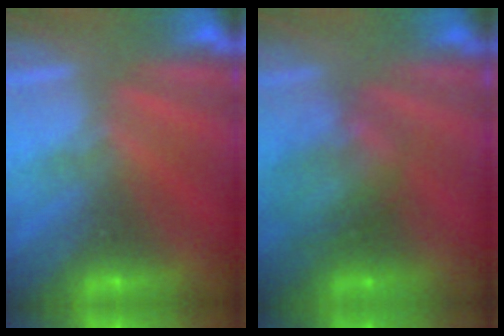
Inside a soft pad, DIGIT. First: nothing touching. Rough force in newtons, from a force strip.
{"total": 2.2}